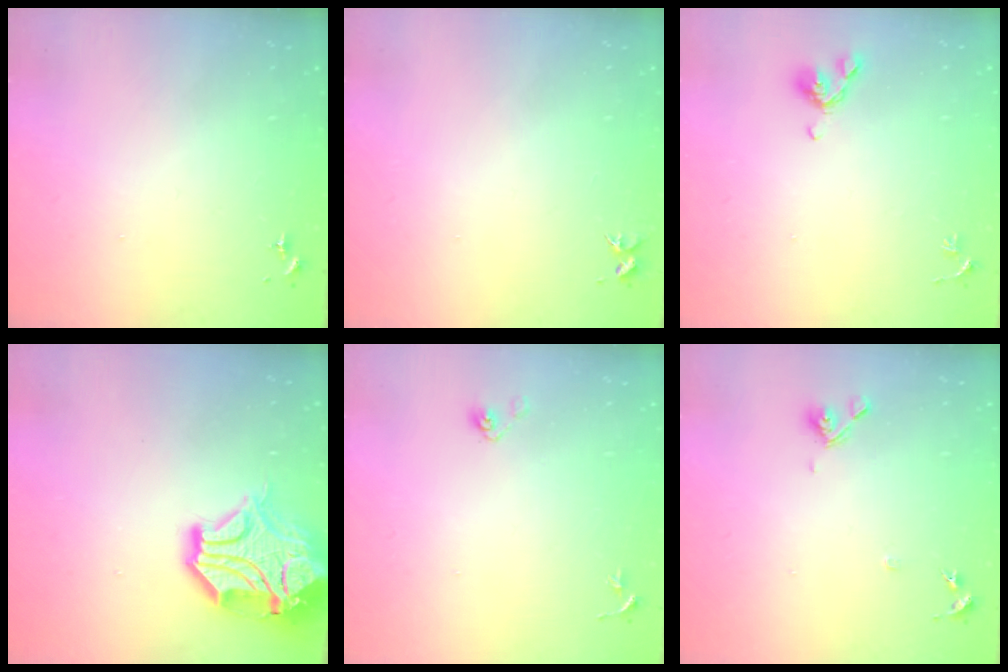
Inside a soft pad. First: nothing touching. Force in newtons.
{"total": 3.3, "press": 3.3, "slide": 0.4}
{"total": 7.2, "press": 7.1, "slide": 1.2}
{"total": 17.6, "press": 17.4, "slide": 2.6}
{"total": 4.0, "press": 3.3, "slide": 2.2}
{"total": 7.5, "press": 7.3, "slide": 1.6}